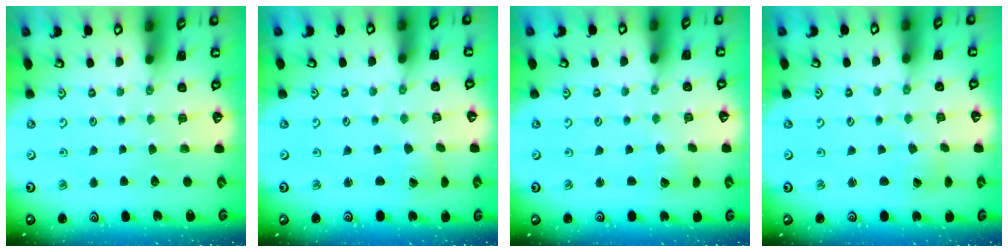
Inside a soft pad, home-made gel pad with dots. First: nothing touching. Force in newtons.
{"total": 0.6, "press": 0.6, "slide": 0.0}
{"total": 2.0, "press": 2.0, "slide": 0.1}
{"total": 1.5, "press": 1.5, "slide": 0.1}